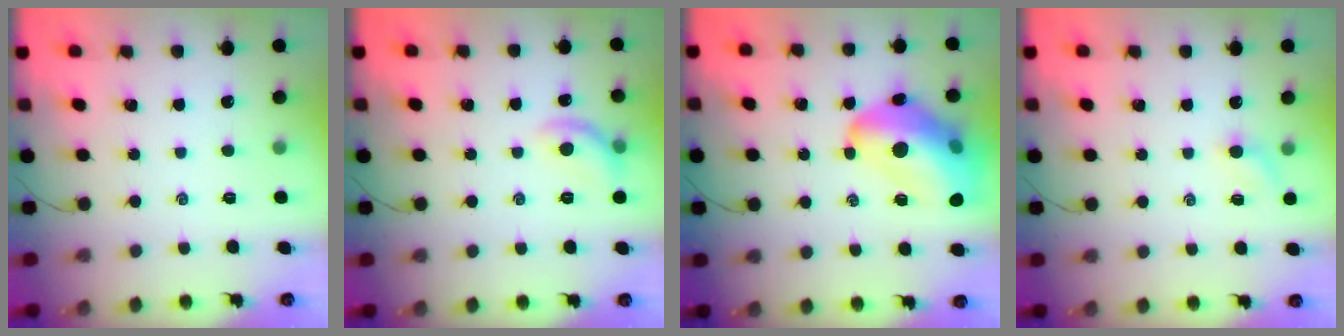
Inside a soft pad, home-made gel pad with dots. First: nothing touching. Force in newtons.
{"total": 8.8, "press": 8.7, "slide": 0.4}
{"total": 21.5, "press": 21.0, "slide": 4.9}
{"total": 3.5, "press": 3.3, "slide": 1.0}